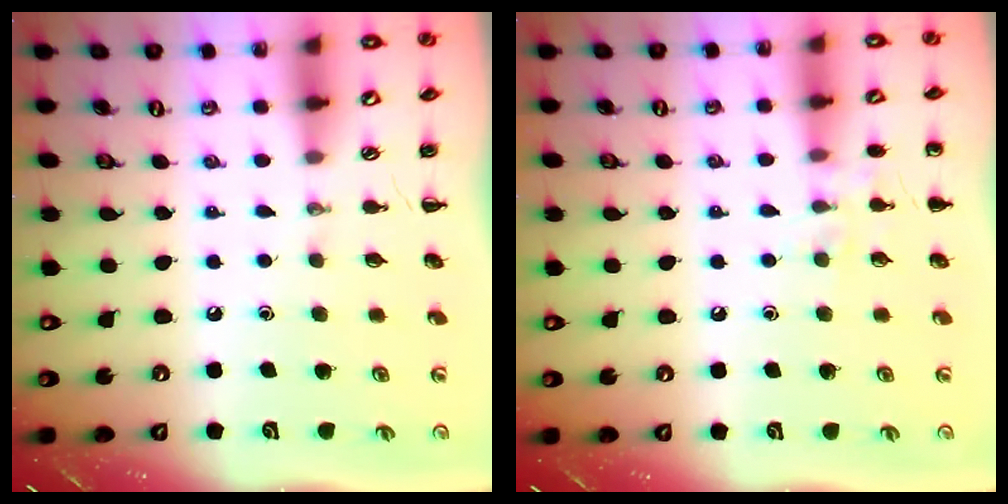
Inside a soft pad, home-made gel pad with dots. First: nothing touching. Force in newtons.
{"total": 6.3, "press": 6.2, "slide": 1.2}